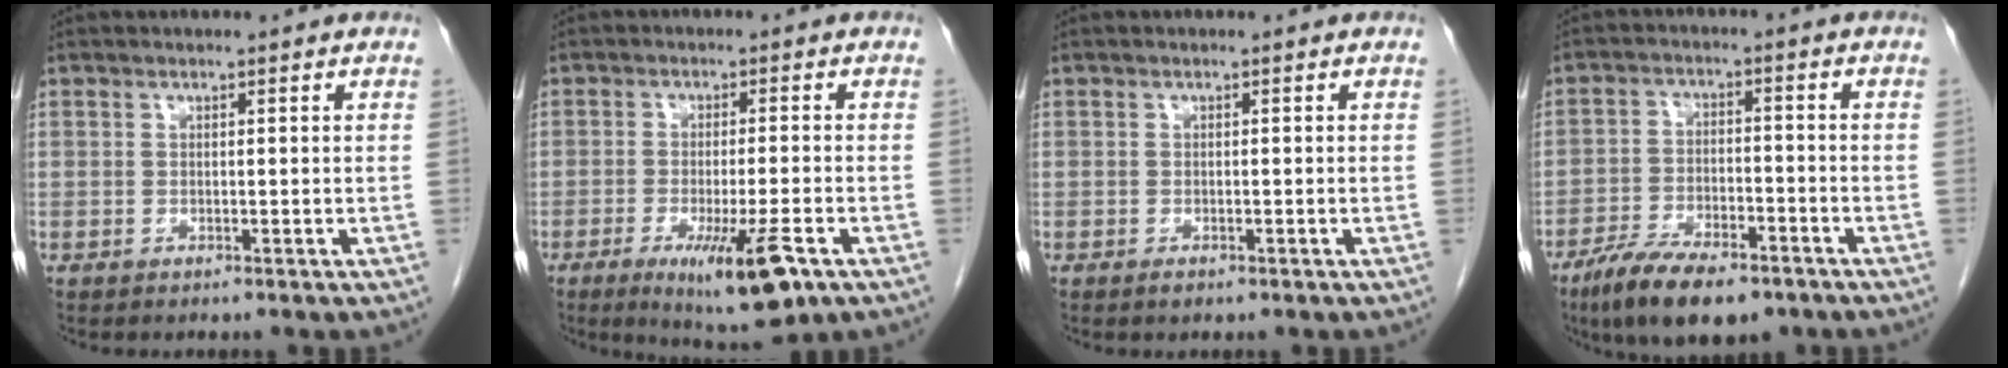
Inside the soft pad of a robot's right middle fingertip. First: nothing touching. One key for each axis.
{"total": 10.3, "fx": -5.1, "fy": 1.2, "fz": 8.9, "tx": -0.143, "ty": -0.028, "tz": -0.071}
{"total": 0.8, "fx": -0.6, "fy": 0.3, "fz": 0.6, "tx": -0.013, "ty": -0.003, "tz": -0.005}
{"total": 11.5, "fx": -8.2, "fy": 3.8, "fz": 7.1, "tx": -0.124, "ty": -0.015, "tz": -0.139}